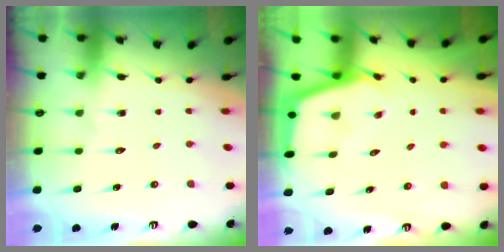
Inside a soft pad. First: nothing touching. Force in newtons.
{"total": 2.4, "press": 2.4, "slide": 0.2}